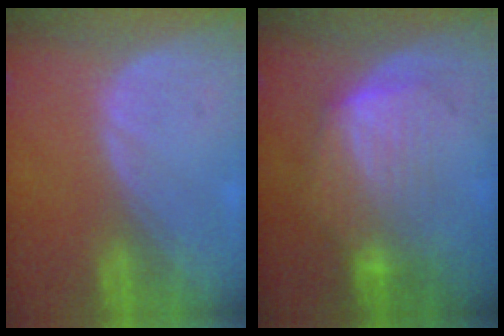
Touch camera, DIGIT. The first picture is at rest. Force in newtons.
{"total": 7.1, "press": 7.1, "slide": 0.8}